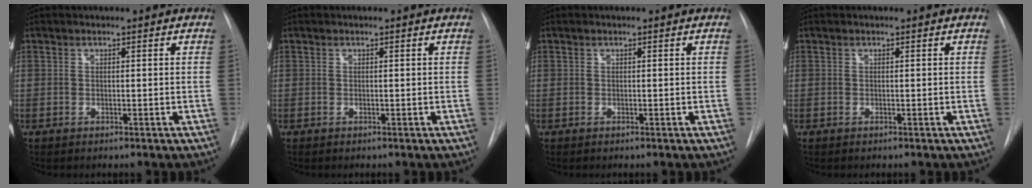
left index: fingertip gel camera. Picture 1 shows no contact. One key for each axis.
{"total": 0.0}
{"total": 0.0}
{"total": 0.0}